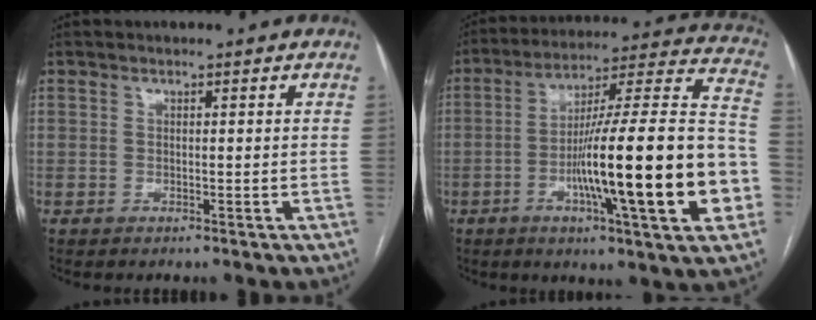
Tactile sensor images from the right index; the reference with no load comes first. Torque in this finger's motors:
{"motor_torque": [1.62, -0.52, 1.05, 0.21]}